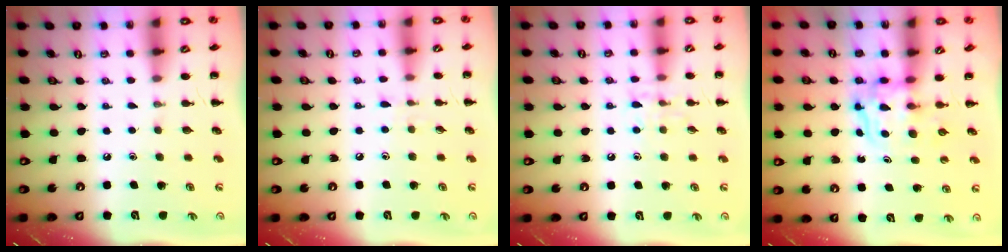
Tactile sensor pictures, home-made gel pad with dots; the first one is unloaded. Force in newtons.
{"total": 4.4, "press": 4.0, "slide": 1.8}
{"total": 6.5, "press": 6.4, "slide": 1.2}
{"total": 3.5, "press": 3.4, "slide": 0.2}